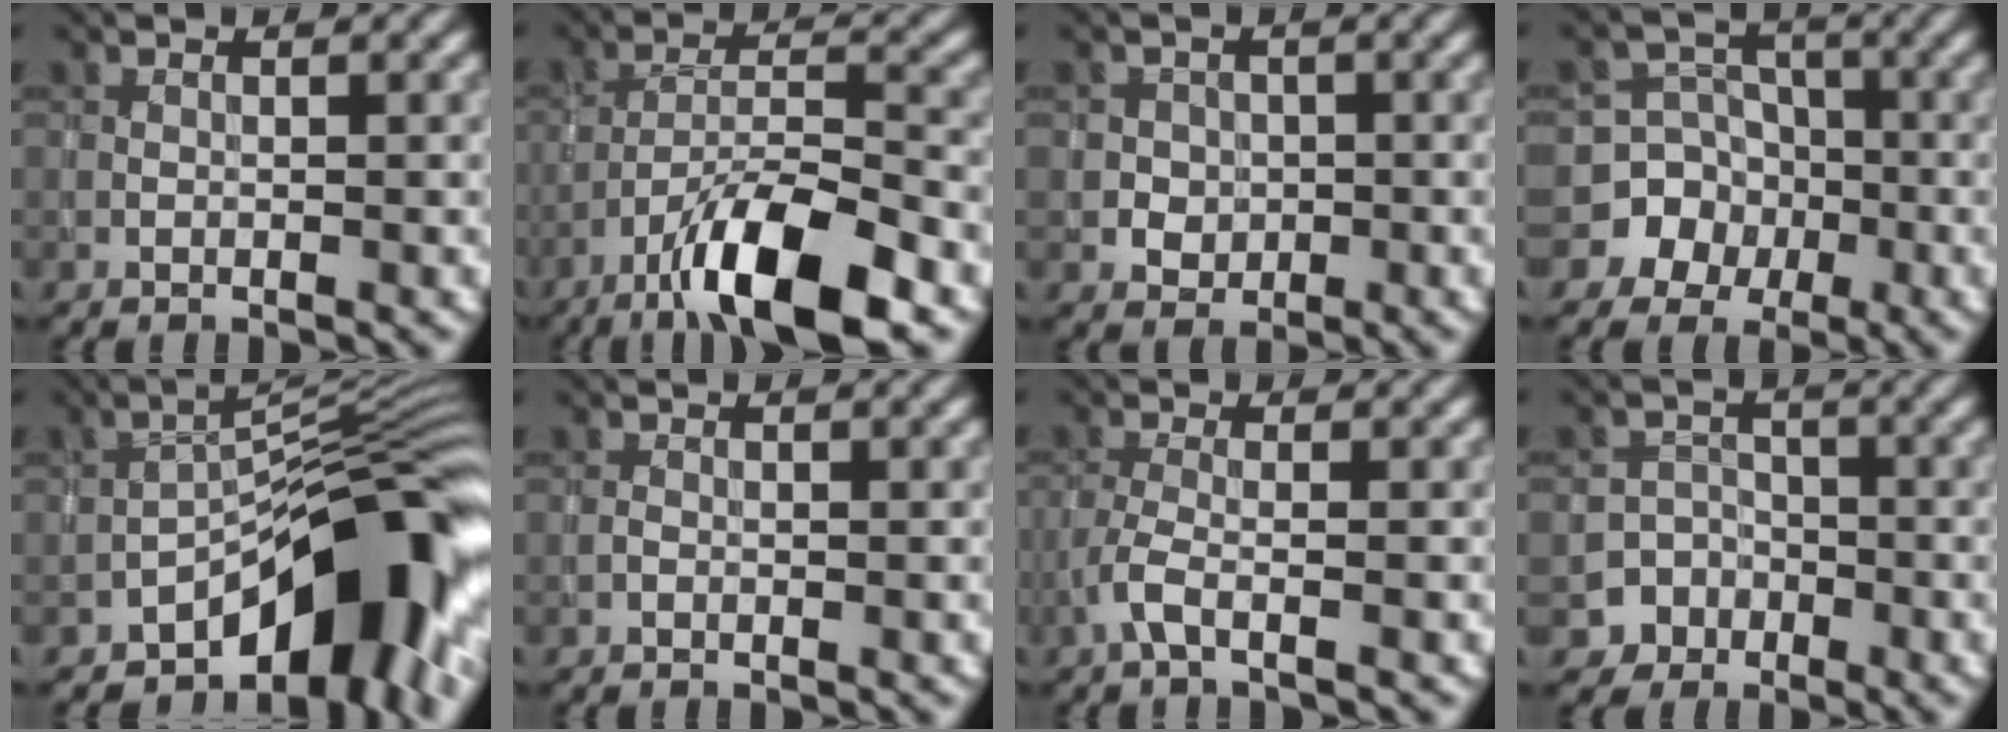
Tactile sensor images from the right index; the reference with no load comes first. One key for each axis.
{"total": 9.7, "fx": -6.0, "fy": 2.4, "fz": 7.2, "tx": -0.124, "ty": 0.007, "tz": -0.111}
{"total": 2.4, "fx": -0.4, "fy": 2.4, "fz": 0.4, "tx": 0.016, "ty": 0.002, "tz": -0.017}
{"total": 7.6, "fx": -3.0, "fy": 7.0, "fz": 0.5, "tx": 0.008, "ty": -0.002, "tz": -0.071}
{"total": 11.7, "fx": -6.5, "fy": 5.1, "fz": 8.3, "tx": -0.090, "ty": 0.019, "tz": -0.117}
{"total": 0.0}
{"total": 2.1, "fx": -1.3, "fy": 0.4, "fz": 1.6, "tx": -0.036, "ty": -0.002, "tz": -0.034}
{"total": 5.4, "fx": -3.2, "fy": 4.3, "fz": -0.2, "tx": 0.033, "ty": -0.010, "tz": -0.064}